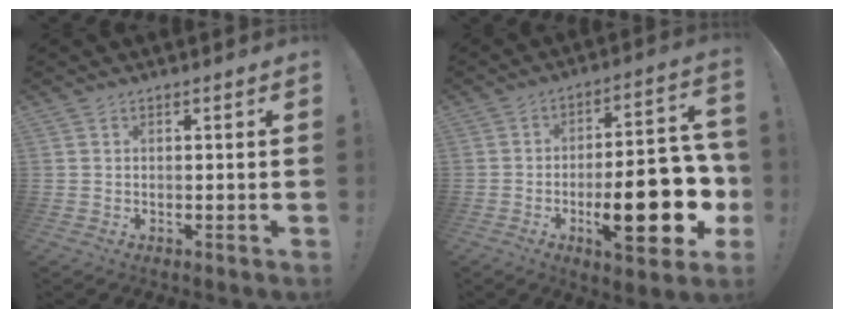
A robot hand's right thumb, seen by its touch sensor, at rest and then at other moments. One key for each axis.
{"total": 22.7, "fx": -6.1, "fy": 7.5, "fz": 20.5, "tx": -0.282, "ty": 0.019, "tz": -0.086}